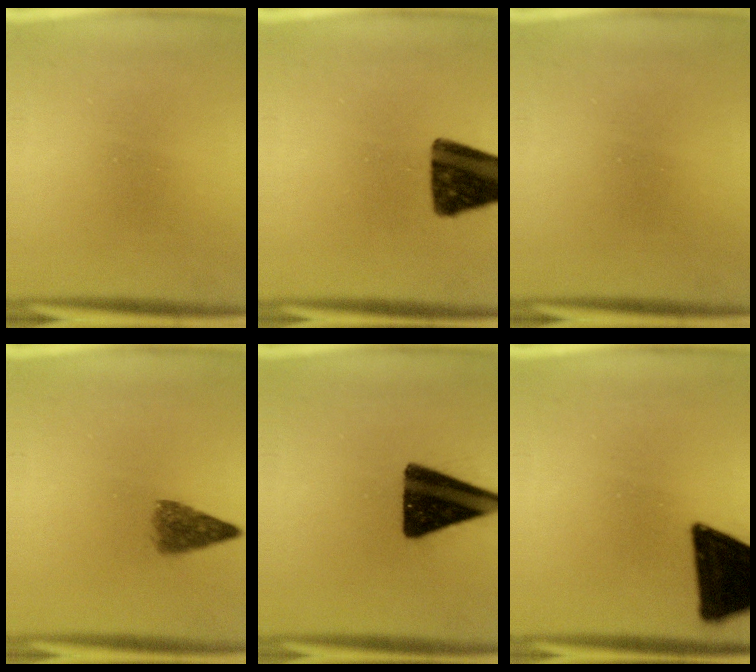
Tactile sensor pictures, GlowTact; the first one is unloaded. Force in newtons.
{"total": 14.5}
{"total": 0.0}
{"total": 4.1}
{"total": 15.8}
{"total": 18.5}